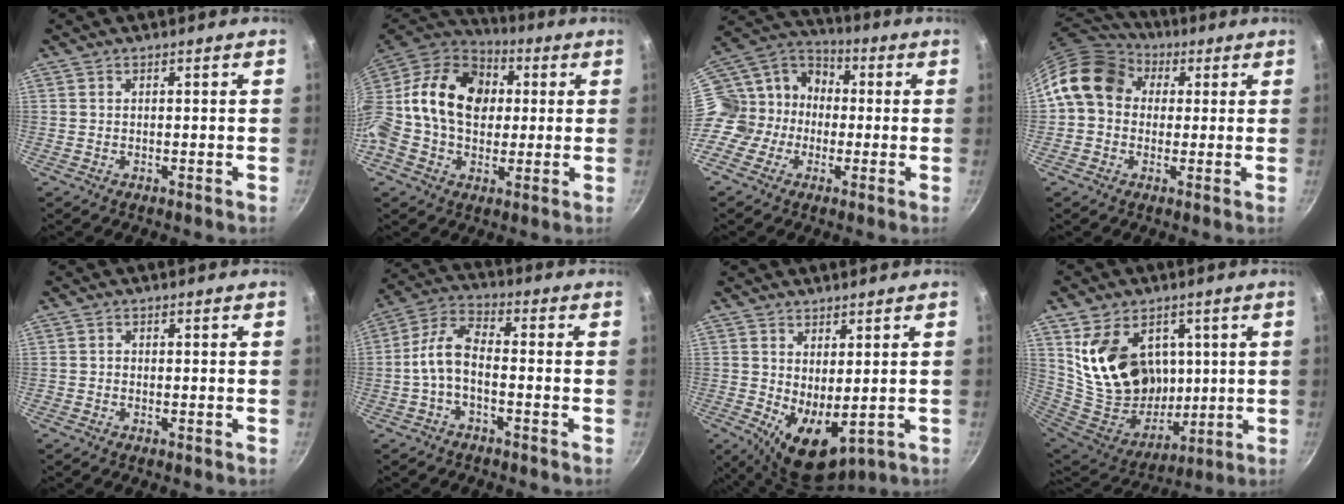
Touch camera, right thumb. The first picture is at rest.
{"total": 19.4, "force": [2.7, 14.6, 12.4], "torque": [-0.191, 0.027, 0.029]}
{"total": 14.5, "force": [-1.3, 12.5, 7.2], "torque": [-0.091, 0.052, -0.041]}
{"total": 13.5, "force": [2.9, 11.1, 7.2], "torque": [-0.100, 0.027, 0.032]}
{"total": 0.5, "force": [-0.2, 0.5, 0.1], "torque": [0.000, 0.002, -0.006]}
{"total": 7.8, "force": [-2.4, 3.8, 6.4], "torque": [-0.135, 0.039, -0.056]}
{"total": 8.2, "force": [0.4, 4.1, 7.1], "torque": [-0.089, -0.024, 0.023]}
{"total": 20.2, "force": [6.3, 15.2, 11.7], "torque": [-0.183, -0.033, 0.139]}